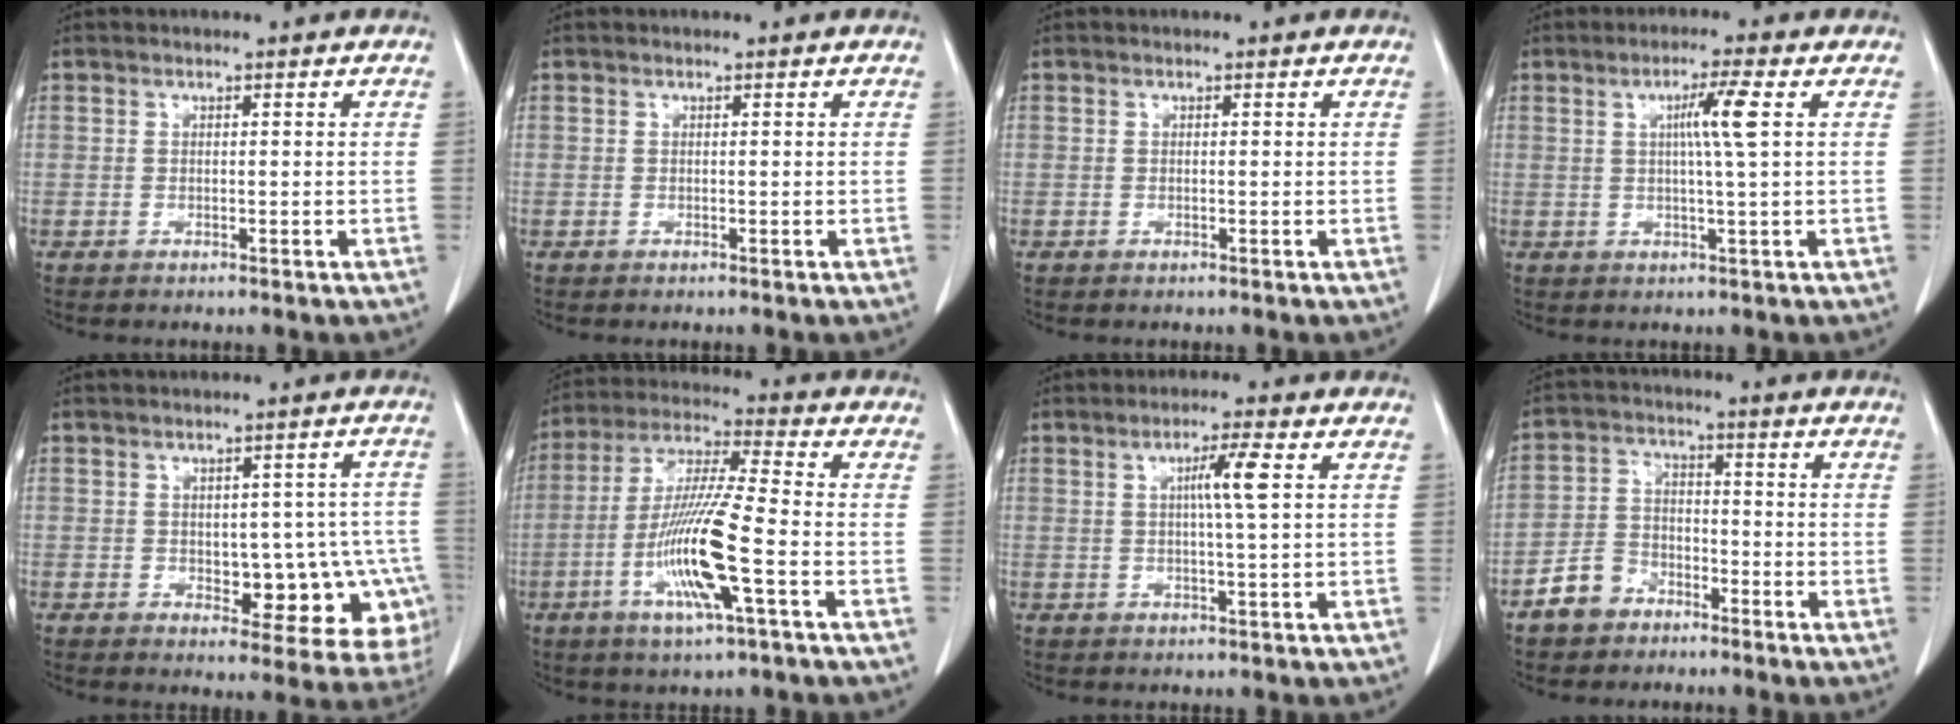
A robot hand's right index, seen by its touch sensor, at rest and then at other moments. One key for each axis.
{"total": 0.0}
{"total": 0.0}
{"total": 5.0, "fx": 1.2, "fy": -1.0, "fz": 4.8, "tx": -0.083, "ty": 0.000, "tz": 0.020}
{"total": 12.9, "fx": -3.1, "fy": 6.6, "fz": 10.7, "tx": -0.084, "ty": 0.025, "tz": -0.022}
{"total": 13.7, "fx": -4.2, "fy": 0.4, "fz": 13.0, "tx": -0.263, "ty": -0.011, "tz": -0.083}
{"total": 4.5, "fx": 1.0, "fy": -0.7, "fz": 4.3, "tx": -0.075, "ty": 0.001, "tz": 0.017}
{"total": 6.2, "fx": -4.1, "fy": 4.3, "fz": 1.7, "tx": -0.041, "ty": 0.015, "tz": -0.076}